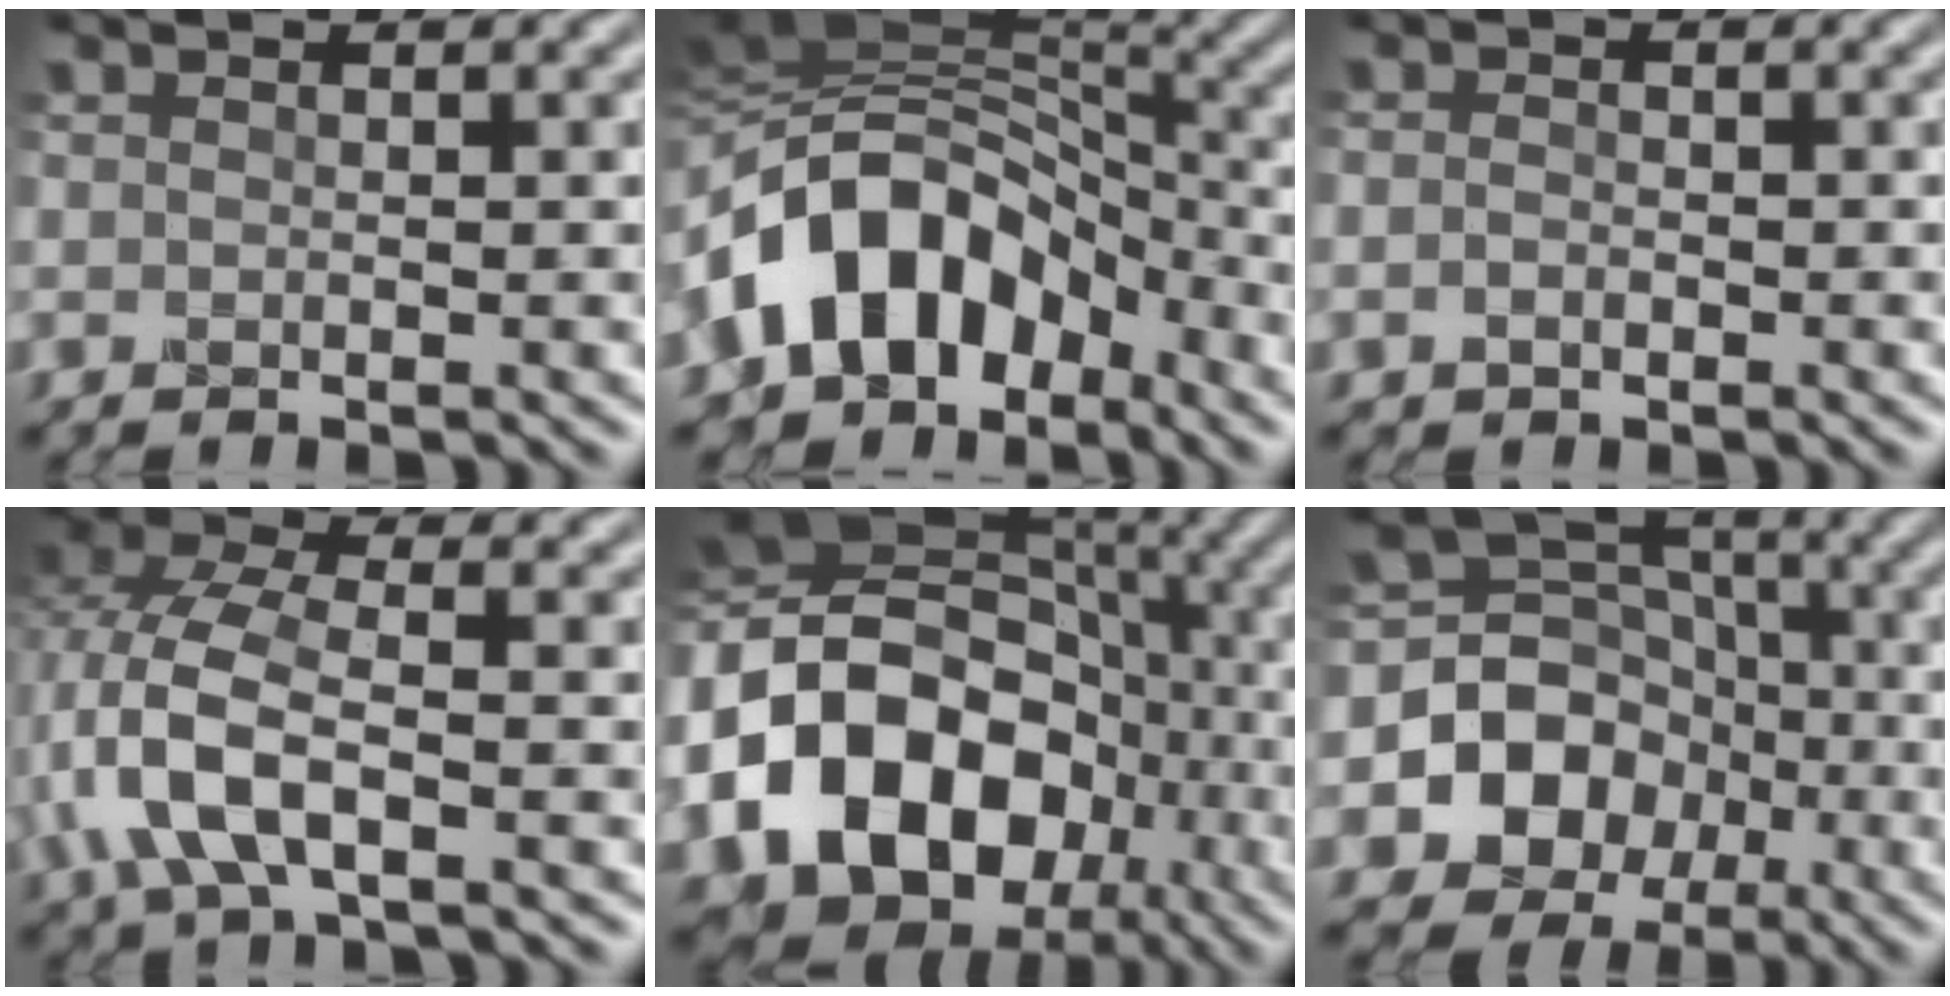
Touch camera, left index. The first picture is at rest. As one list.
[{"total": 10.1, "force": [-3.5, 7.1, 6.3], "torque": [-0.109, 0.027, -0.076]}, {"total": 0.5, "force": [-0.3, 0.4, 0.0], "torque": [-0.012, 0.004, -0.011]}, {"total": 6.4, "force": [-1.9, 3.2, 5.2], "torque": [-0.135, 0.009, -0.047]}, {"total": 18.2, "force": [-4.3, 14.4, 10.2], "torque": [-0.217, 0.011, -0.080]}, {"total": 8.5, "force": [-2.2, 7.6, 3.0], "torque": [-0.063, 0.020, -0.065]}]